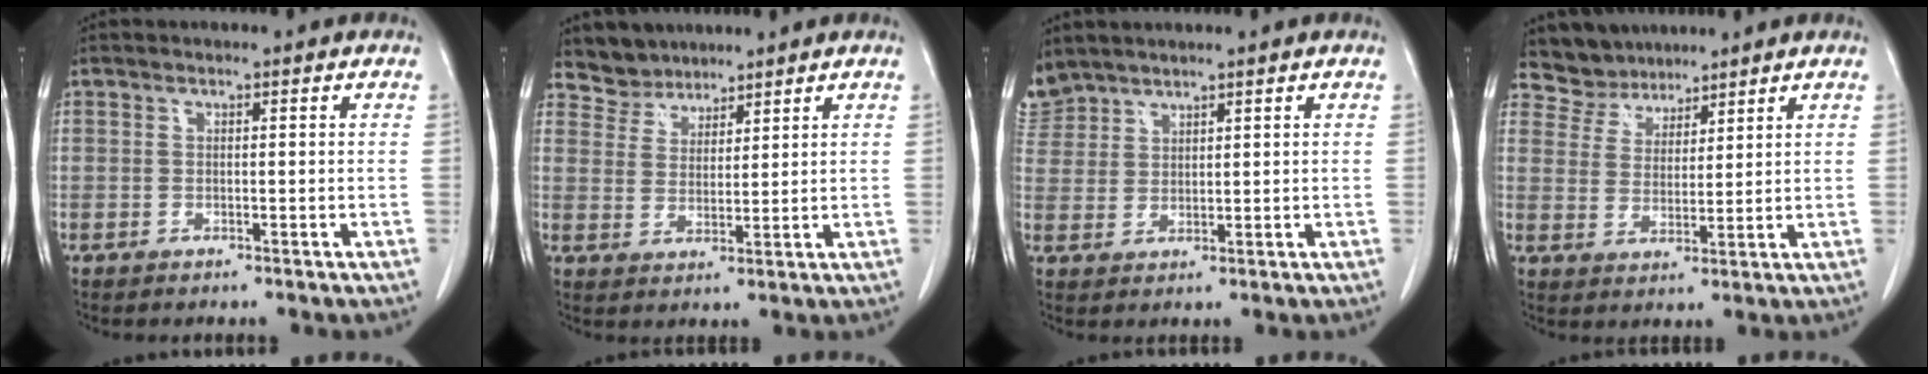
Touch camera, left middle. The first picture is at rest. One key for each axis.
{"total": 4.6, "fx": 4.2, "fy": 1.9, "fz": -0.5, "tx": 0.010, "ty": 0.007, "tz": 0.081}
{"total": 4.8, "fx": 4.5, "fy": 1.7, "fz": 0.0, "tx": -0.008, "ty": 0.011, "tz": 0.100}
{"total": 5.0, "fx": 4.6, "fy": 1.9, "fz": -0.6, "tx": 0.009, "ty": 0.008, "tz": 0.092}